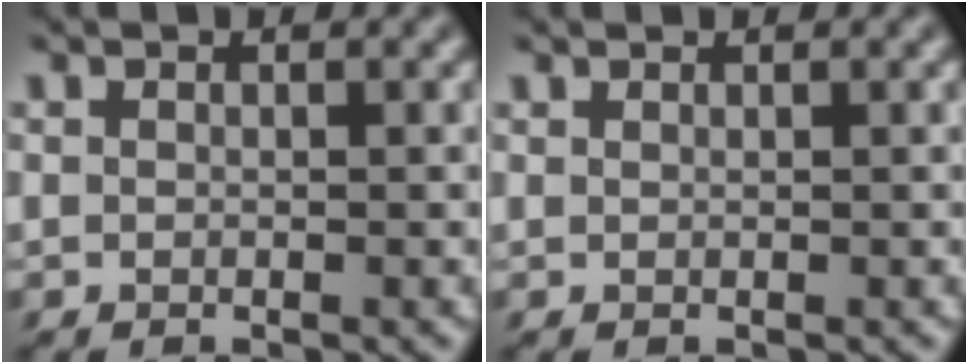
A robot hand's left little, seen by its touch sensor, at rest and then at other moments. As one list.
[{"total": 0.5, "force": [0.5, 0.0, 0.0], "torque": [-0.003, 0.004, 0.012]}]